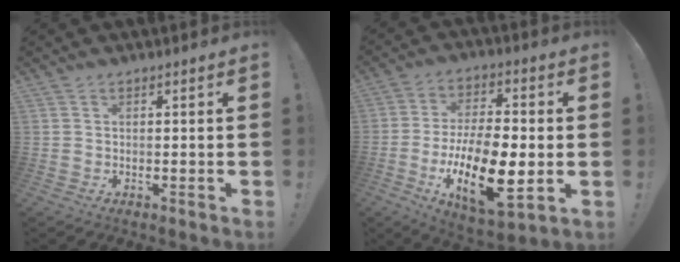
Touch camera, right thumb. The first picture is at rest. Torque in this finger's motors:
{"motor_torque": [0.10, 0.82, 1.52, -1.25, 0.67]}